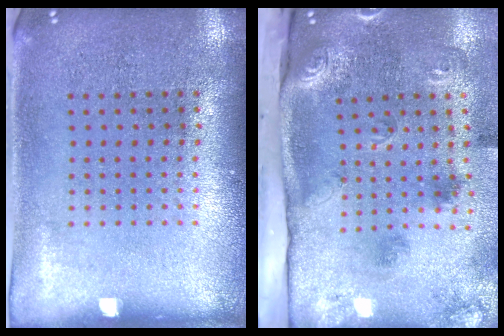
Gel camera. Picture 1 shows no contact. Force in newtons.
{"total": 3.4, "press": 2.1, "slide": 2.6}